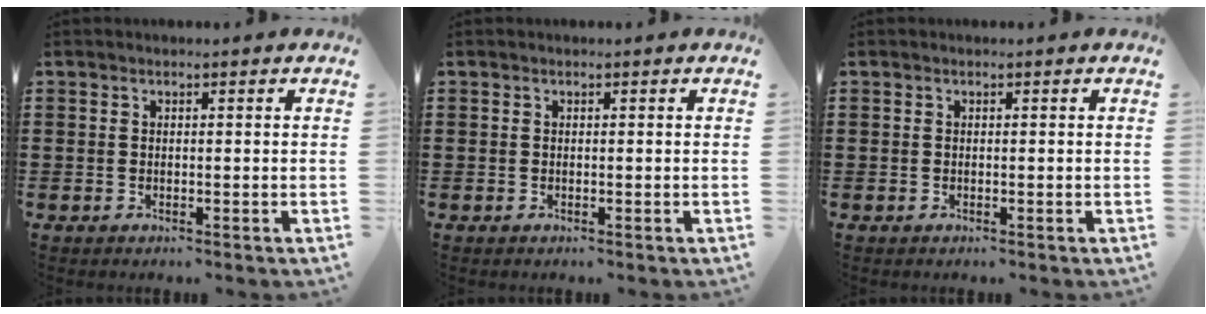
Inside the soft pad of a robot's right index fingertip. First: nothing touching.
{"total": 0.0}
{"total": 0.0}